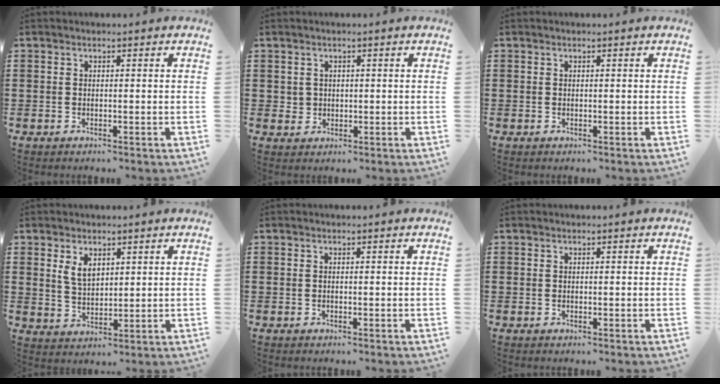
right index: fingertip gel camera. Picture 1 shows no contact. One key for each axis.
{"total": 1.2, "fx": 0.3, "fy": 1.1, "fz": 0.2, "tx": -0.008, "ty": 0.005, "tz": 0.006}
{"total": 0.0}
{"total": 3.7, "fx": 1.9, "fy": 2.2, "fz": 2.3, "tx": -0.053, "ty": 0.007, "tz": 0.034}
{"total": 0.0}
{"total": 0.0}